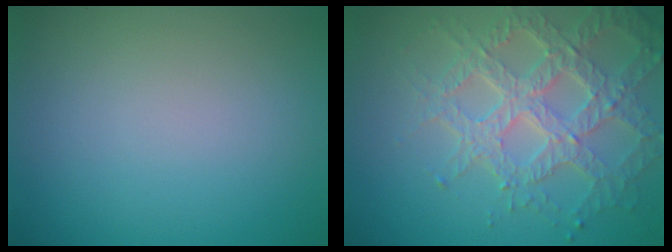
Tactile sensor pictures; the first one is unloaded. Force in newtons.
{"total": 6.7, "press": 5.2, "slide": 4.2}